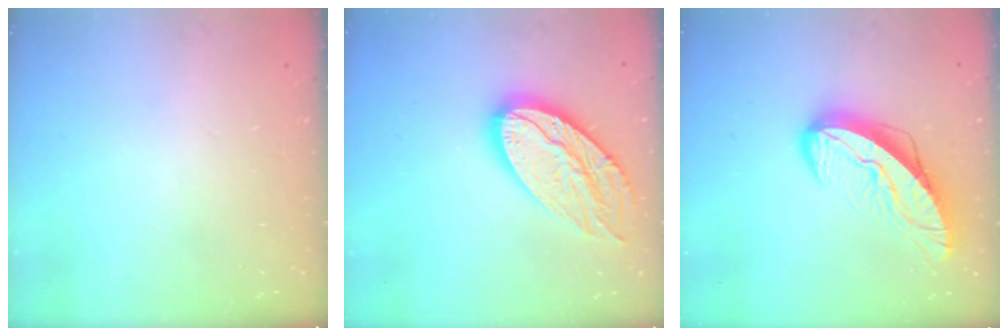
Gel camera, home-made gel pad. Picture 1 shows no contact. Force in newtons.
{"total": 19.4, "press": 19.3, "slide": 1.6}
{"total": 14.1, "press": 14.0, "slide": 1.3}